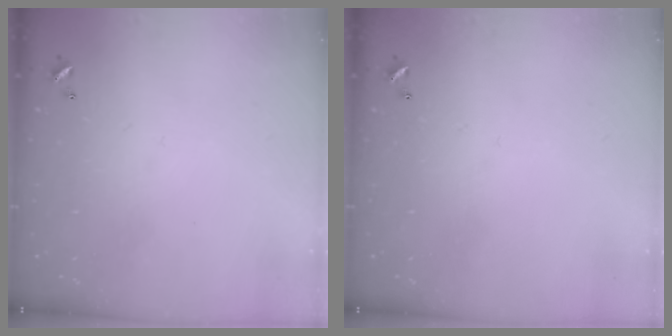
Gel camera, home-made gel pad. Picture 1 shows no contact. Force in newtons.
{"total": 0.0}